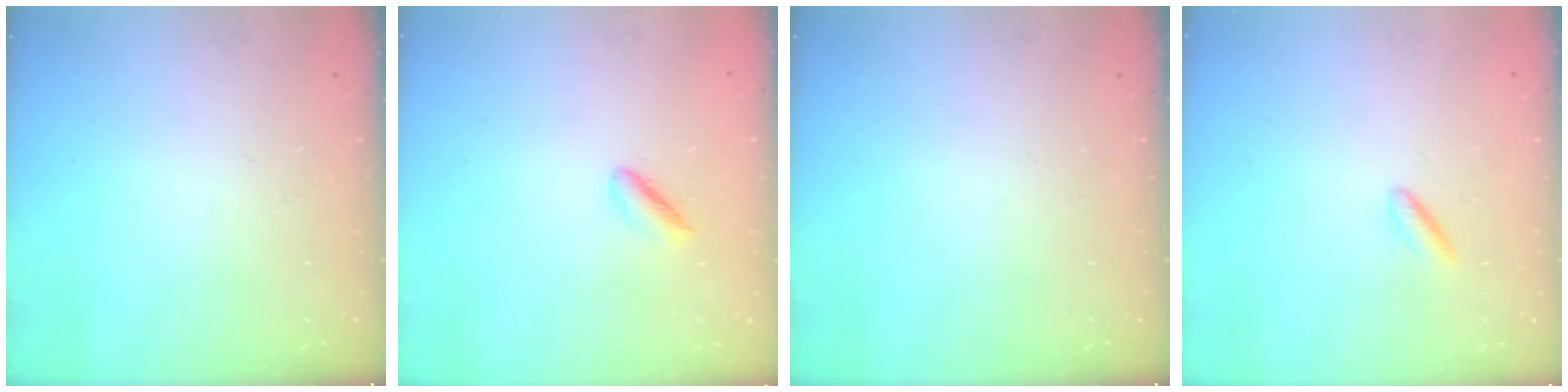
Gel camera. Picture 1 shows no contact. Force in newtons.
{"total": 2.3, "press": 2.1, "slide": 1.0}
{"total": 0.0}
{"total": 1.3, "press": 1.2, "slide": 0.5}